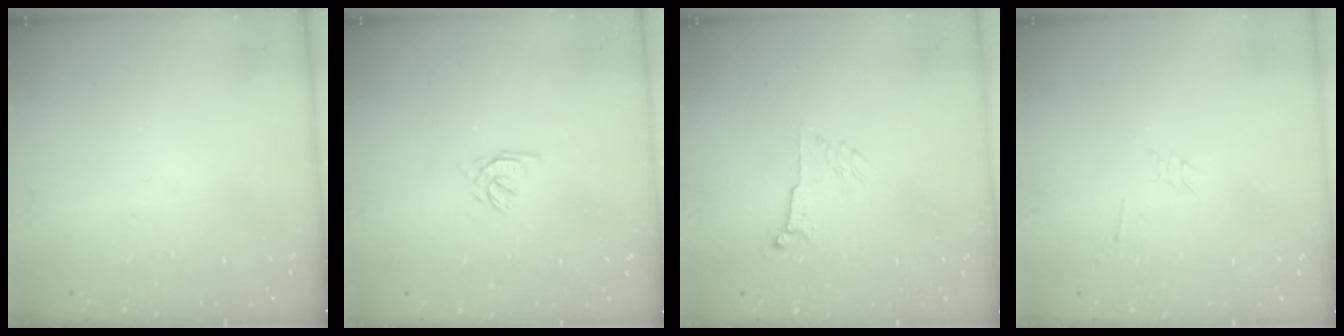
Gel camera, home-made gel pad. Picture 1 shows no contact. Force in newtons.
{"total": 2.4, "press": 2.4, "slide": 0.3}
{"total": 4.5, "press": 4.4, "slide": 1.0}
{"total": 2.3, "press": 2.3, "slide": 0.4}